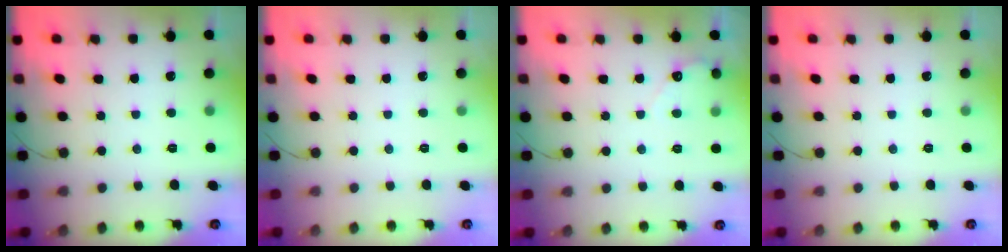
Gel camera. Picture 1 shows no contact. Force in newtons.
{"total": 0.0}
{"total": 2.2, "press": 2.2, "slide": 0.1}
{"total": 0.0}